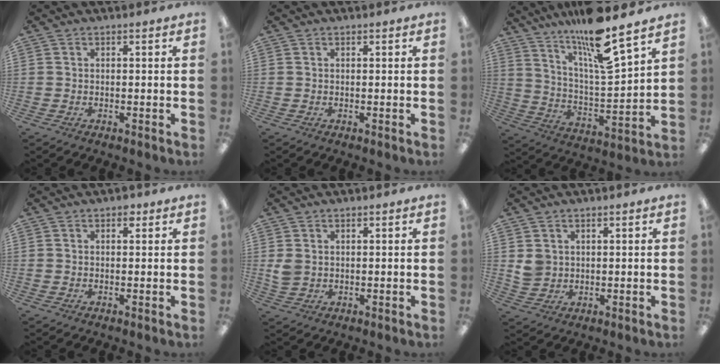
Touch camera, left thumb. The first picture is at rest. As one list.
[{"total": 0.0}, {"total": 15.0, "force": [12.4, 1.4, 8.3], "torque": [-0.152, -0.090, 0.204]}, {"total": 1.5, "force": [0.8, 0.9, 0.8], "torque": [-0.001, -0.004, 0.011]}, {"total": 2.8, "force": [0.9, 2.3, 1.4], "torque": [-0.020, 0.000, 0.016]}, {"total": 3.6, "force": [1.4, 3.3, 0.9], "torque": [-0.015, 0.002, 0.025]}]